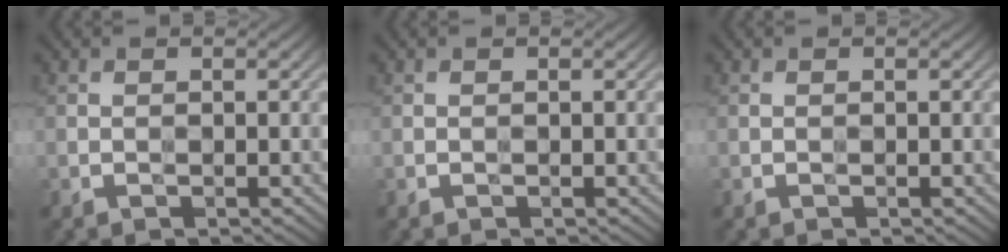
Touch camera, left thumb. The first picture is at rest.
{"total": 0.0}
{"total": 0.0}